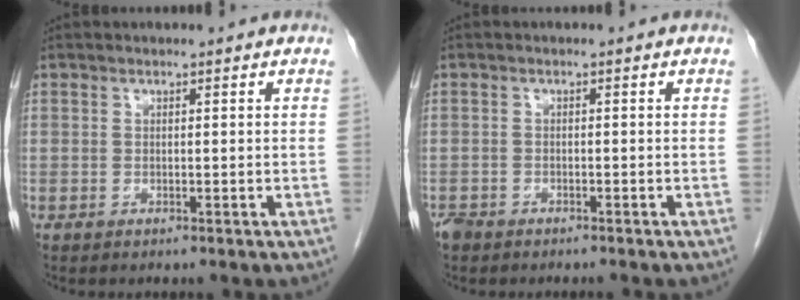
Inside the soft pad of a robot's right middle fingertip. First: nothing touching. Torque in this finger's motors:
{"motor_torque": [-0.13, 0.00, -0.05, -0.01]}